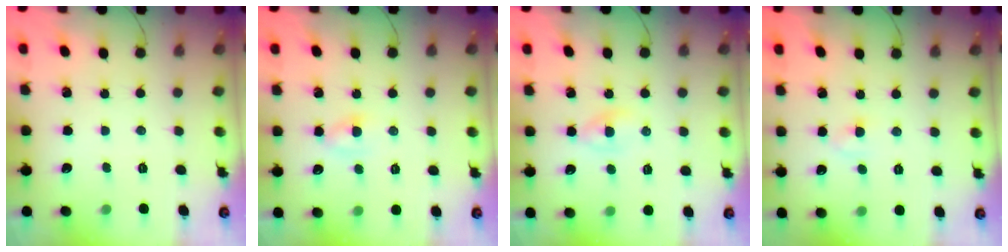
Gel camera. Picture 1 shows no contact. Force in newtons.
{"total": 2.9, "press": 2.8, "slide": 0.9}
{"total": 2.7, "press": 2.4, "slide": 1.1}
{"total": 2.4, "press": 2.2, "slide": 1.0}